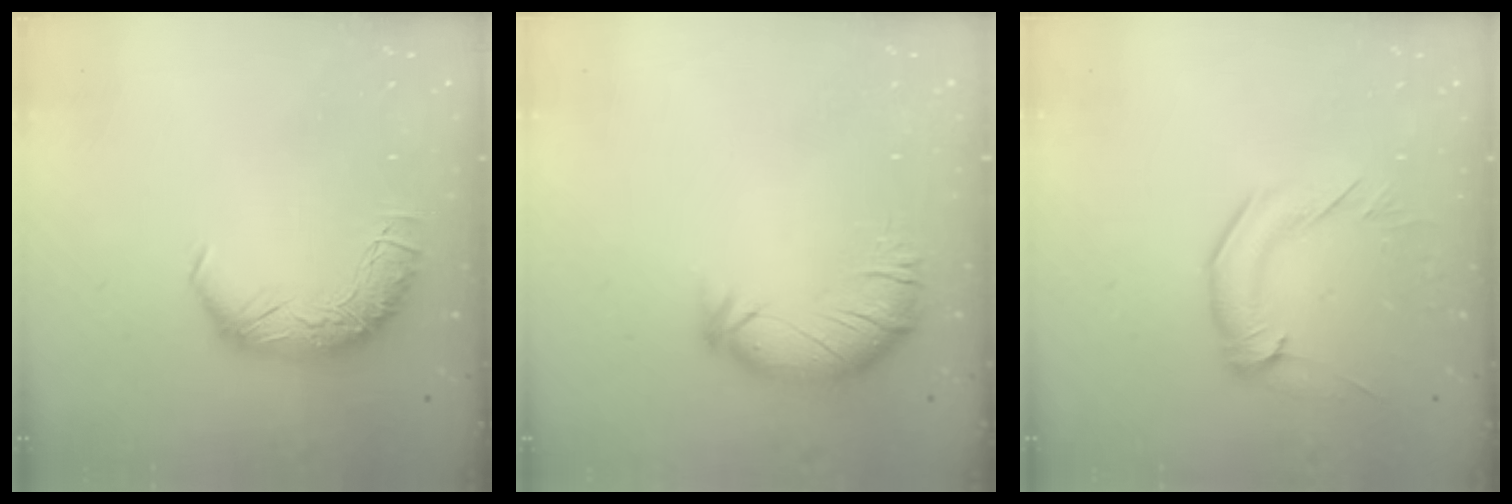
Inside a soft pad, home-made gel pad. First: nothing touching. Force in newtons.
{"total": 3.0, "press": 2.5, "slide": 1.7}
{"total": 0.9, "press": 0.7, "slide": 0.6}